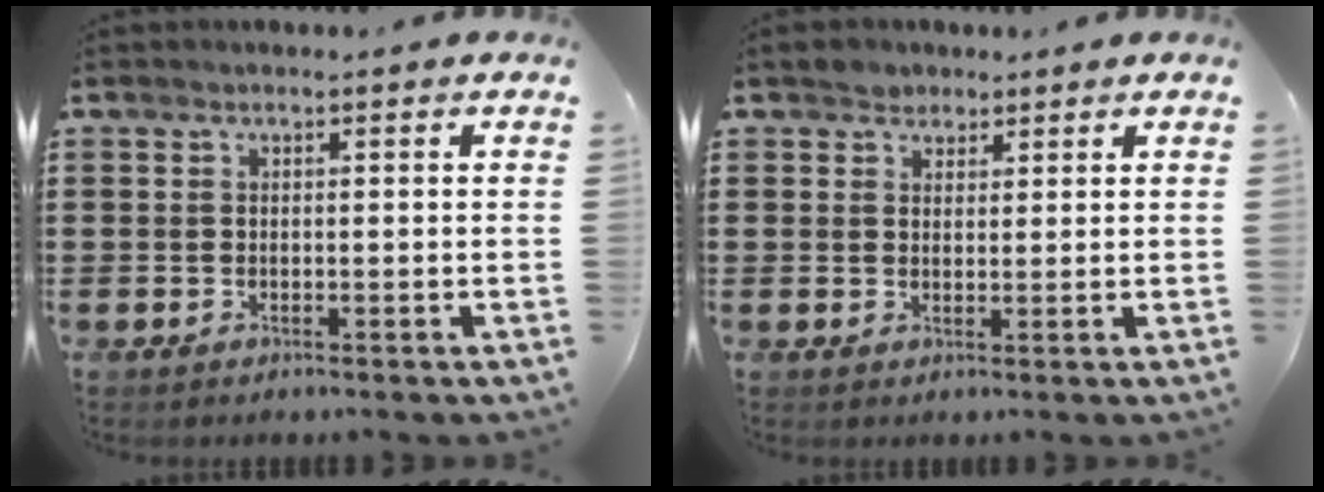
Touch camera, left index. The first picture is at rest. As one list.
[{"total": 2.3, "force": [1.8, 1.4, 0.0], "torque": [0.000, 0.005, 0.033]}]